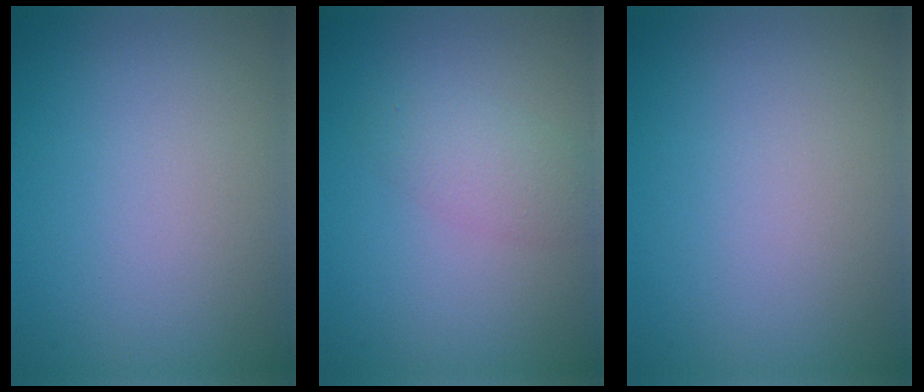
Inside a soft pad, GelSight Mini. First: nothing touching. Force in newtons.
{"total": 2.3, "press": 2.3, "slide": 0.1}
{"total": 0.0}